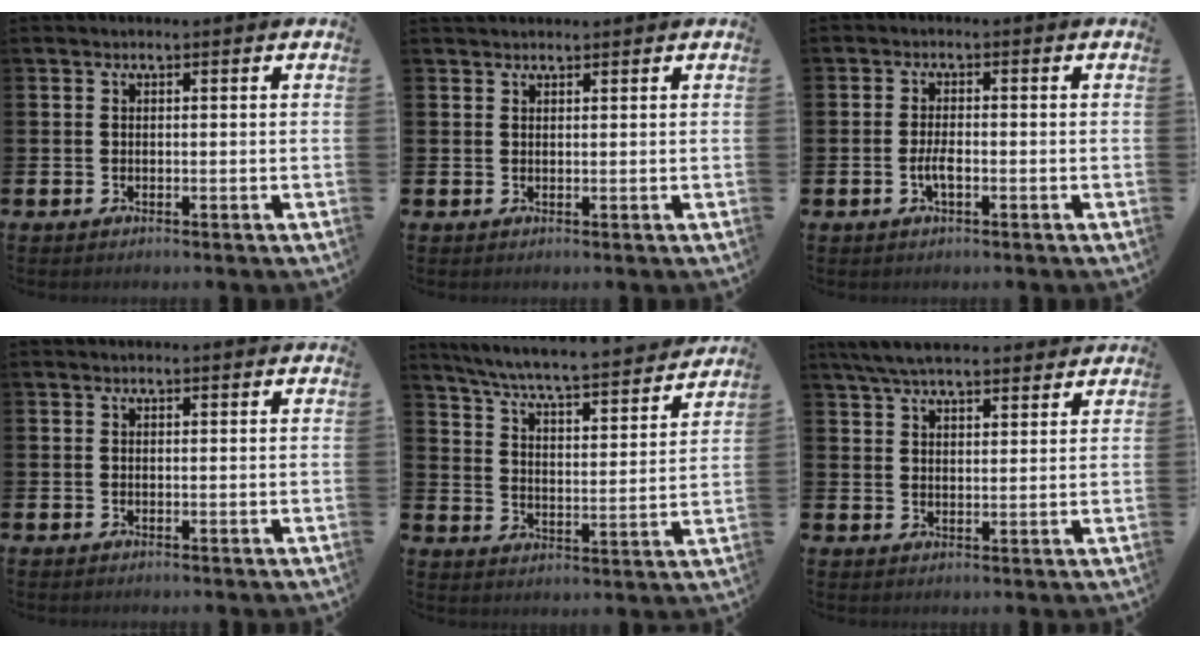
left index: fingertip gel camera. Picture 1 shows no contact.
{"total": 1.2, "force": [1.1, 0.3, 0.1], "torque": [0.006, 0.001, 0.020]}
{"total": 2.4, "force": [-0.8, 0.8, 2.1], "torque": [-0.033, 0.001, -0.016]}
{"total": 0.6, "force": [0.5, 0.0, 0.2], "torque": [0.008, -0.003, 0.007]}
{"total": 6.9, "force": [6.5, 0.1, 2.4], "torque": [-0.080, -0.056, 0.108]}
{"total": 6.3, "force": [5.9, 1.2, 2.0], "torque": [-0.052, -0.019, 0.107]}